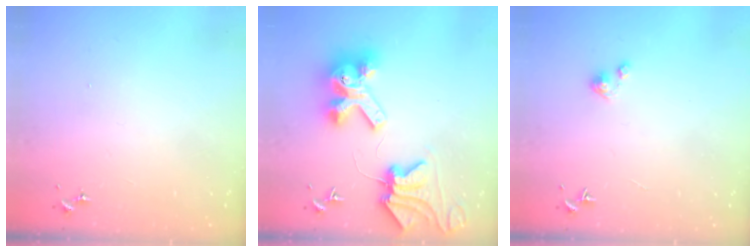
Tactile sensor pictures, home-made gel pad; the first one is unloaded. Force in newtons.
{"total": 11.7, "press": 11.6, "slide": 1.6}
{"total": 3.3, "press": 3.2, "slide": 0.3}